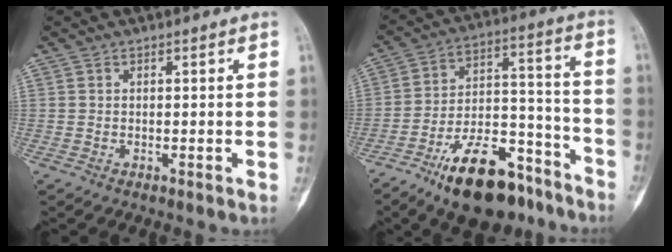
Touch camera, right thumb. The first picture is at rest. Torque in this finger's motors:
{"motor_torque": [2.61, 1.65, 1.56, -1.21, 0.41]}